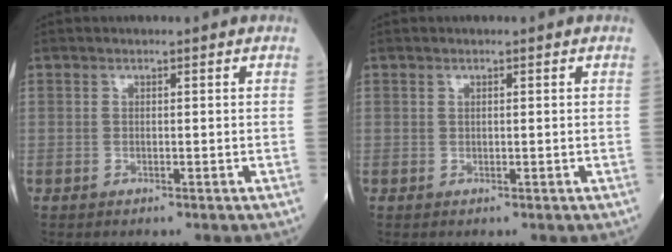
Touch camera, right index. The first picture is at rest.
{"total": 0.0}